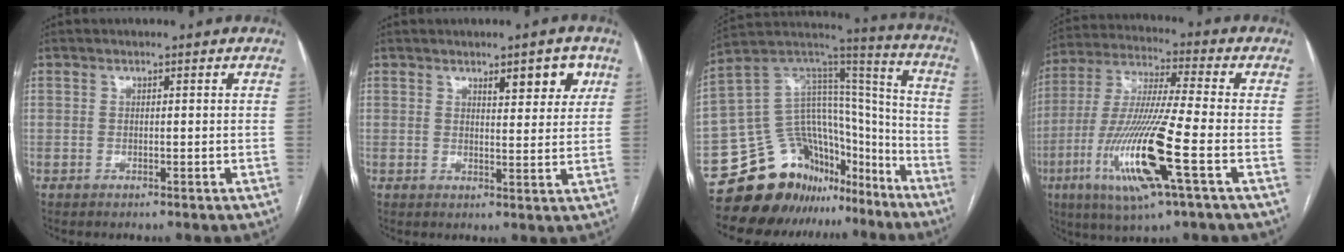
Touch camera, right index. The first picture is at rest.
{"total": 5.2, "force": [2.9, 1.6, 4.0], "torque": [-0.051, -0.001, 0.038]}
{"total": 19.6, "force": [-15.2, 10.9, 5.7], "torque": [-0.084, 0.098, -0.242]}
{"total": 17.3, "force": [-6.0, 0.4, 16.2], "torque": [-0.341, -0.022, -0.113]}